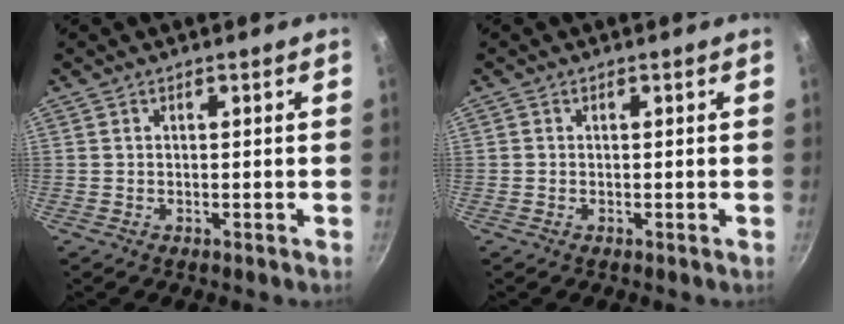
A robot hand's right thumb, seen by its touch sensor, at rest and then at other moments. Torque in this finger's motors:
{"motor_torque": [-0.01, 0.22, 0.48, 0.02, 0.01]}